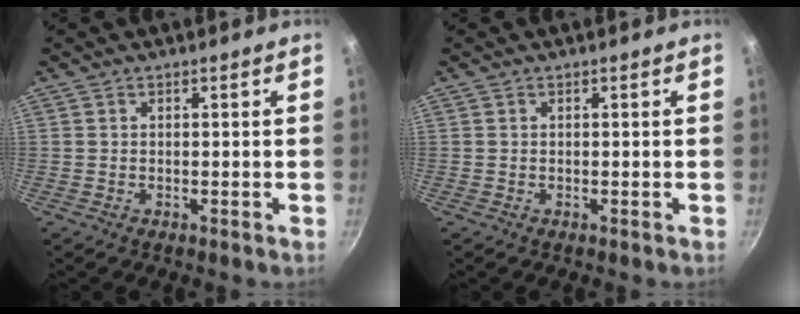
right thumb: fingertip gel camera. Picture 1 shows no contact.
{"total": 0.0}